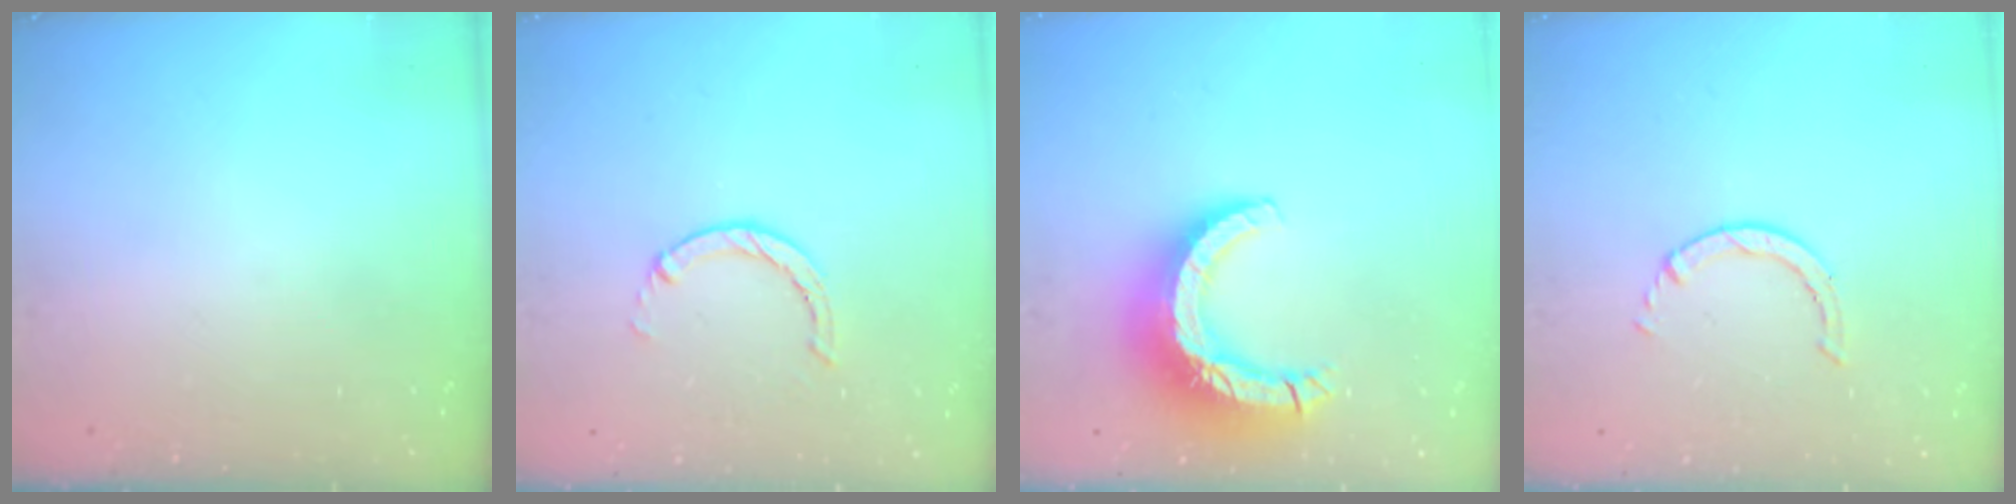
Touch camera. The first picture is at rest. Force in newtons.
{"total": 1.2, "press": 1.2, "slide": 0.2}
{"total": 14.0, "press": 13.9, "slide": 1.3}
{"total": 0.8, "press": 0.7, "slide": 0.1}